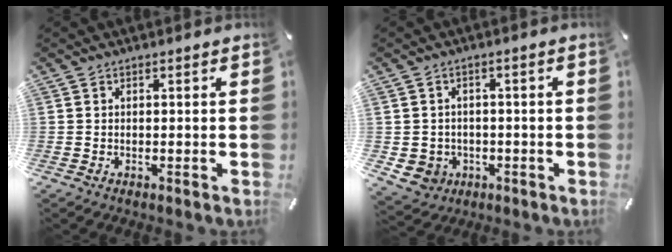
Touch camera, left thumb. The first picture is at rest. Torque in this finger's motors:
{"motor_torque": [0.10, 0.16, 0.04, -0.02, 0.01]}